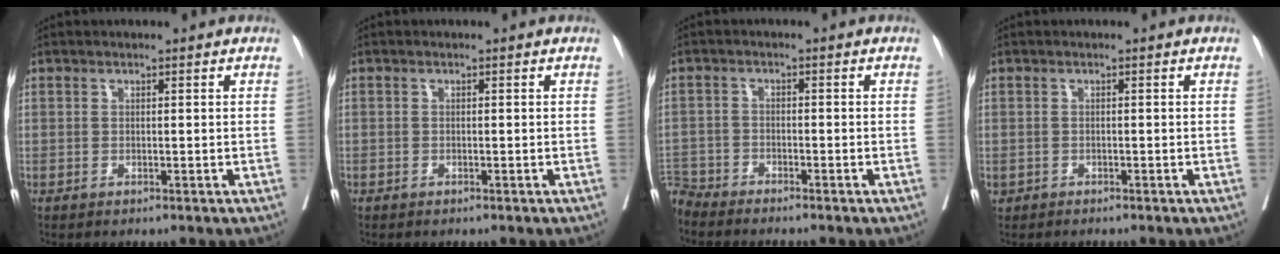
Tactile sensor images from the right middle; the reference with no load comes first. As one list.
[{"total": 0.8, "force": [-0.3, 0.8, -0.1], "torque": [0.000, 0.006, -0.009]}, {"total": 4.8, "force": [-4.8, 0.0, -0.1], "torque": [0.014, -0.007, -0.091]}, {"total": 1.1, "force": [-0.8, 0.7, 0.3], "torque": [-0.012, 0.000, -0.011]}]